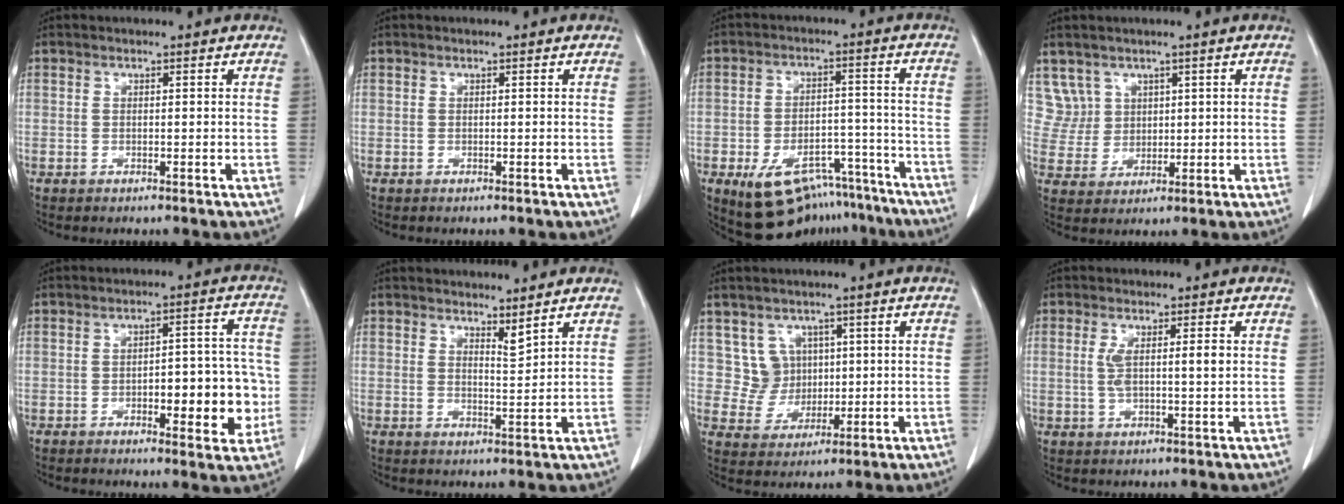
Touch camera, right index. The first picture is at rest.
{"total": 0.0}
{"total": 13.9, "force": [-10.1, 7.3, 6.1], "torque": [-0.078, 0.037, -0.145]}
{"total": 5.0, "force": [2.8, 4.1, -0.5], "torque": [0.020, 0.006, 0.061]}
{"total": 10.5, "force": [-2.4, 3.7, 9.5], "torque": [-0.113, 0.027, -0.025]}
{"total": 2.1, "force": [1.9, 0.0, 0.9], "torque": [-0.018, -0.013, 0.038]}
{"total": 5.1, "force": [1.8, 4.7, 0.2], "torque": [-0.002, 0.013, 0.039]}
{"total": 4.2, "force": [0.5, 0.8, 4.1], "torque": [-0.078, 0.007, 0.010]}